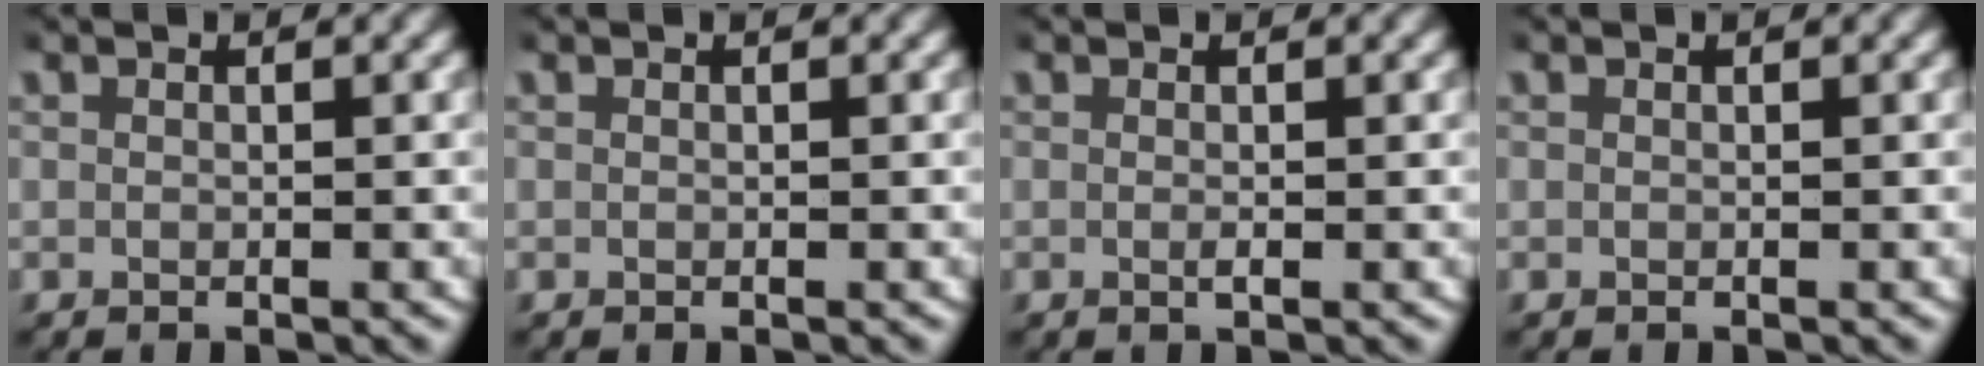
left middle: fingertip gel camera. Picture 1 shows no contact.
{"total": 0.0}
{"total": 0.6, "force": [0.0, 0.1, 0.5], "torque": [-0.010, -0.001, -0.001]}
{"total": 0.0}